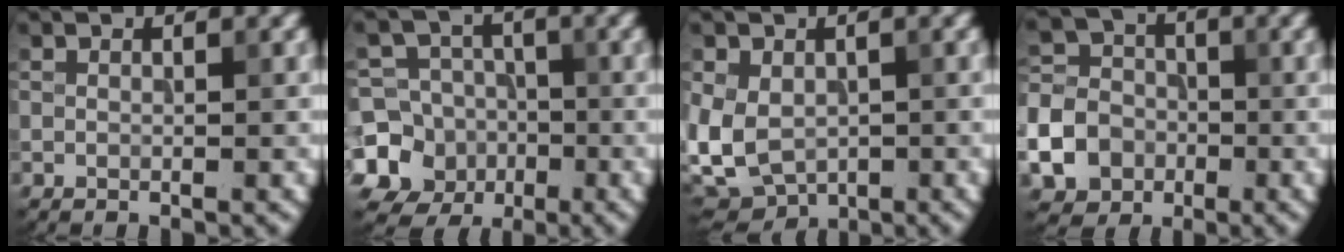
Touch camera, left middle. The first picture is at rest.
{"total": 14.2, "force": [-4.3, 13.3, 2.6], "torque": [-0.082, -0.018, -0.090]}
{"total": 6.6, "force": [-1.3, 4.9, 4.2], "torque": [-0.095, -0.012, -0.022]}
{"total": 10.8, "force": [-4.8, 9.1, 3.5], "torque": [-0.092, -0.040, -0.103]}